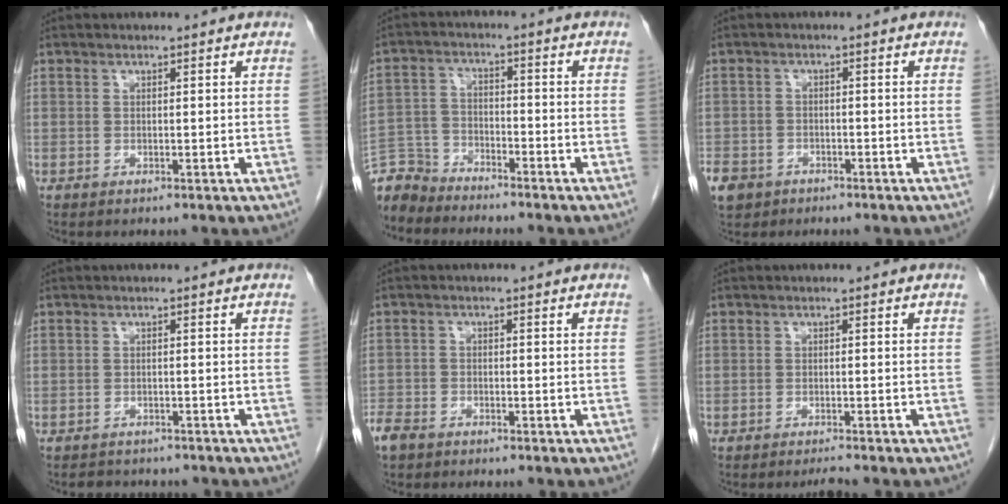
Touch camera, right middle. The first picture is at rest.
{"total": 6.8, "force": [-6.6, 1.6, -0.3], "torque": [0.006, 0.001, -0.132]}
{"total": 8.7, "force": [-4.9, 6.6, 2.6], "torque": [-0.080, 0.001, -0.080]}
{"total": 4.1, "force": [-3.7, 1.7, 0.6], "torque": [-0.010, 0.000, -0.045]}
{"total": 3.7, "force": [-3.1, 1.7, 1.1], "torque": [-0.022, -0.001, -0.057]}
{"total": 1.1, "force": [-1.0, -0.4, 0.2], "torque": [-0.008, -0.007, -0.013]}